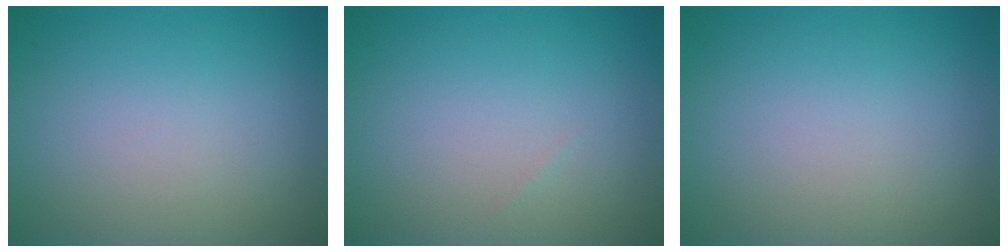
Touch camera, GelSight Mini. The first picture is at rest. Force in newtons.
{"total": 0.0}
{"total": 0.0}